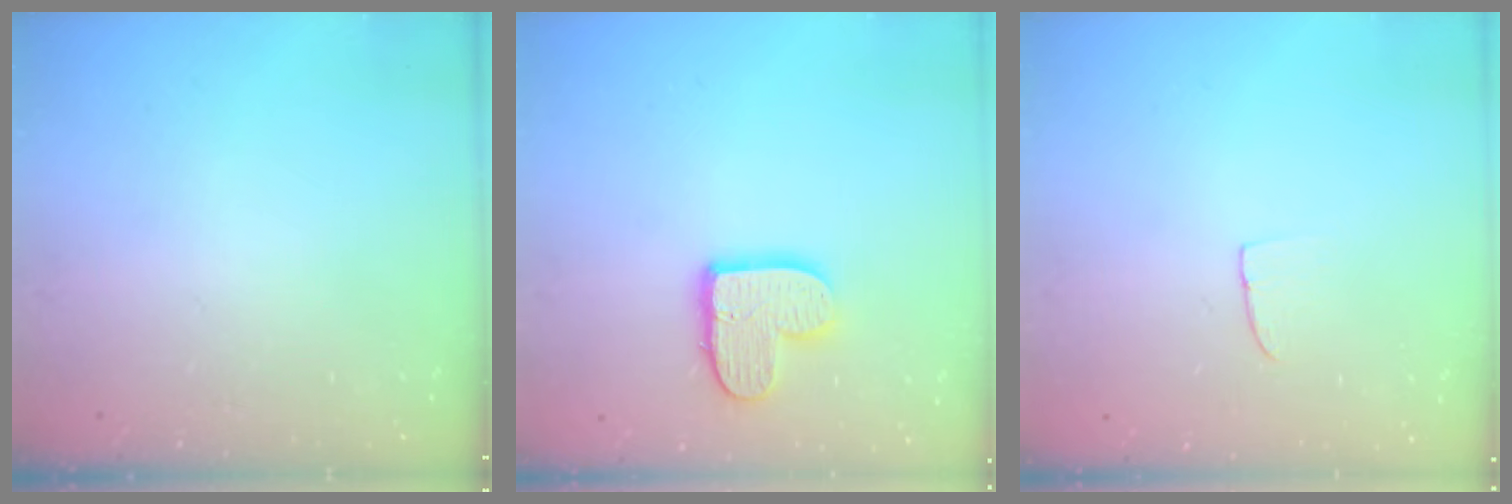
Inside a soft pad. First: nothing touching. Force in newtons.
{"total": 11.3, "press": 11.3, "slide": 0.7}
{"total": 4.2, "press": 4.2, "slide": 0.3}